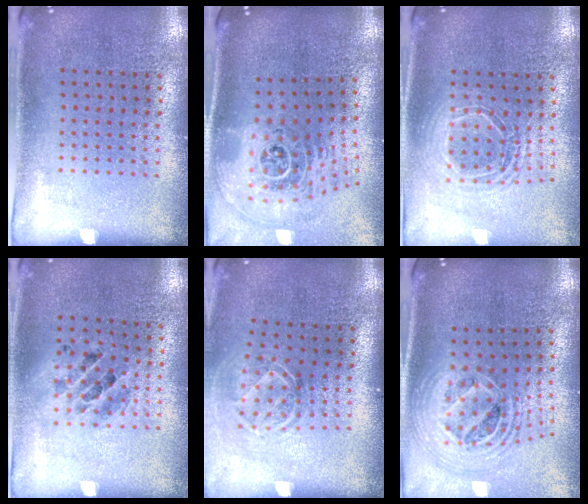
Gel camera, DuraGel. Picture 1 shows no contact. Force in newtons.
{"total": 2.5, "press": 1.8, "slide": 1.8}
{"total": 1.7, "press": 1.4, "slide": 0.9}
{"total": 1.2, "press": 1.1, "slide": 0.4}
{"total": 1.7, "press": 1.1, "slide": 1.3}
{"total": 2.5, "press": 1.8, "slide": 1.7}